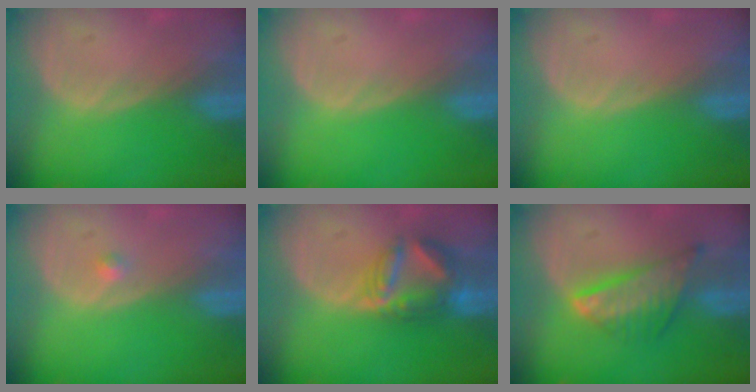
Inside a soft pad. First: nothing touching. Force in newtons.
{"total": 0.0}
{"total": 0.0}
{"total": 0.9, "press": 0.7, "slide": 0.6}
{"total": 6.6, "press": 6.4, "slide": 1.5}
{"total": 7.4, "press": 6.5, "slide": 3.5}